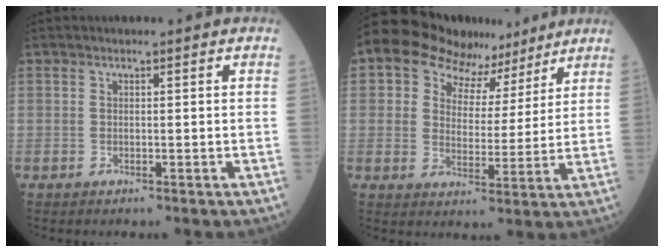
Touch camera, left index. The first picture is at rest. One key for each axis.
{"total": 11.4, "fx": 8.8, "fy": 6.8, "fz": 2.8, "tx": -0.048, "ty": 0.030, "tz": 0.120}